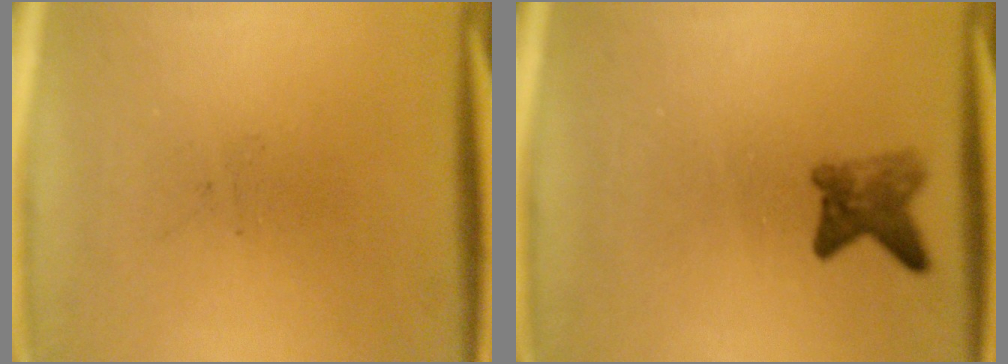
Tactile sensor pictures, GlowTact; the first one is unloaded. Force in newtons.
{"total": 3.2}